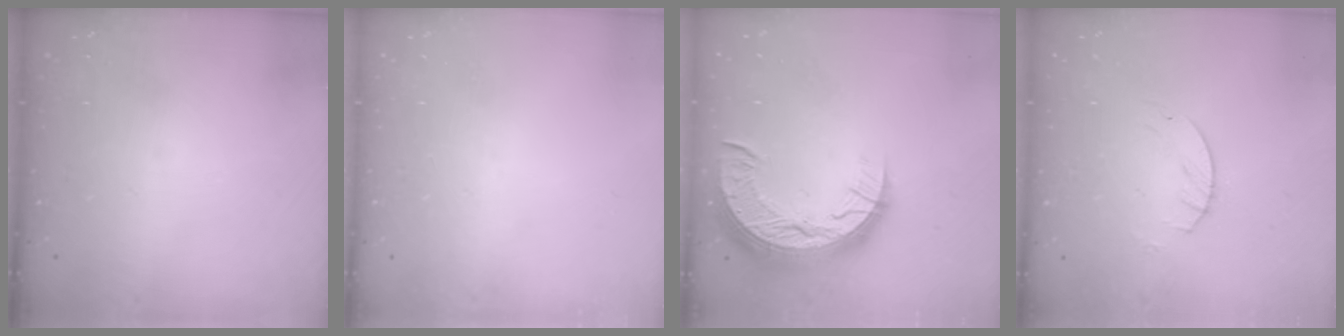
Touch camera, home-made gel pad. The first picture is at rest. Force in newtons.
{"total": 0.0}
{"total": 15.0, "press": 15.0, "slide": 1.0}
{"total": 2.6, "press": 2.6, "slide": 0.3}